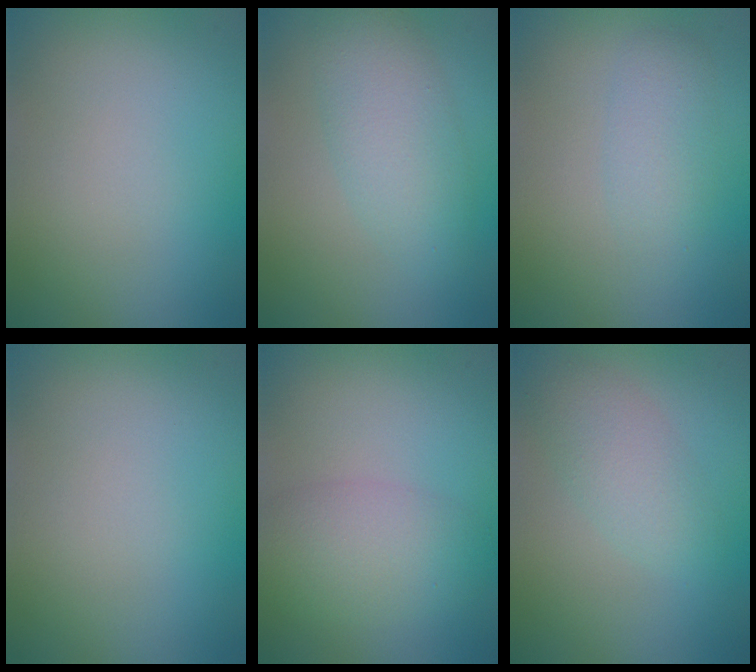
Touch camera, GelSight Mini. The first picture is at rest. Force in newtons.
{"total": 4.4, "press": 4.4, "slide": 0.1}
{"total": 2.4, "press": 2.4, "slide": 0.1}
{"total": 0.0}
{"total": 4.1, "press": 4.1, "slide": 0.2}
{"total": 2.8, "press": 2.8, "slide": 0.2}